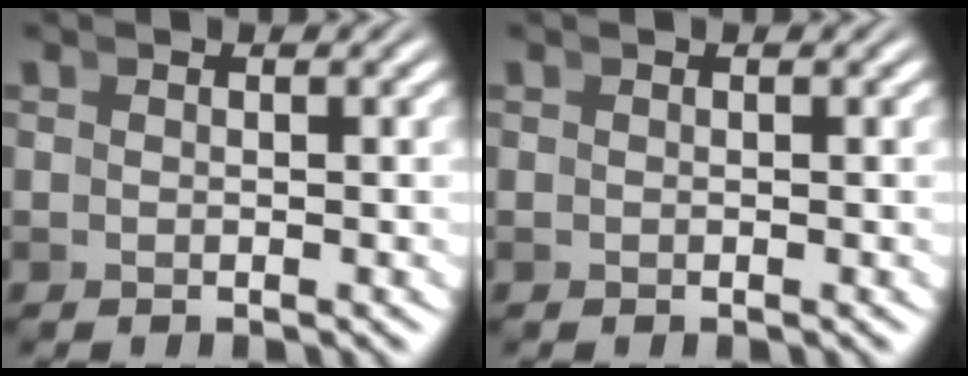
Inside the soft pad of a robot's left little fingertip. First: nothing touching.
{"total": 0.0}